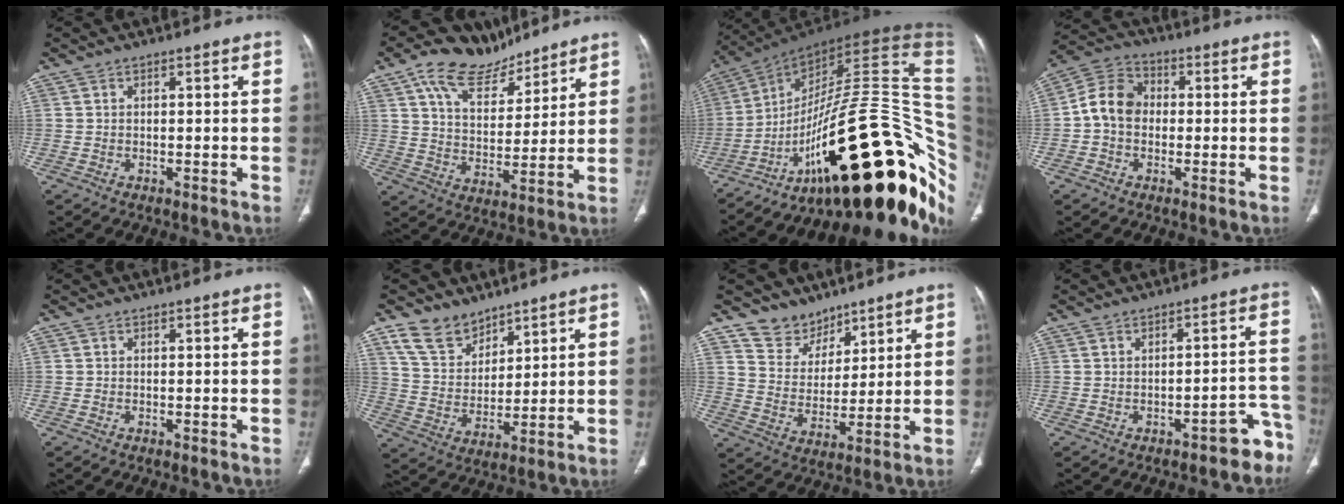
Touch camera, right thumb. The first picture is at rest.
{"total": 14.4, "force": [10.1, 7.5, 6.9], "torque": [-0.086, -0.040, 0.182]}
{"total": 42.9, "force": [-11.0, 16.5, 38.0], "torque": [-0.419, 0.098, -0.161]}
{"total": 8.6, "force": [-0.5, 6.9, 5.1], "torque": [-0.081, 0.030, -0.023]}
{"total": 0.0}
{"total": 9.6, "force": [7.2, 5.7, 2.9], "torque": [-0.031, -0.044, 0.151]}
{"total": 8.4, "force": [6.6, 5.1, 0.6], "torque": [0.023, -0.061, 0.135]}
{"total": 5.5, "force": [-4.2, 2.4, 2.7], "torque": [0.004, 0.060, -0.050]}